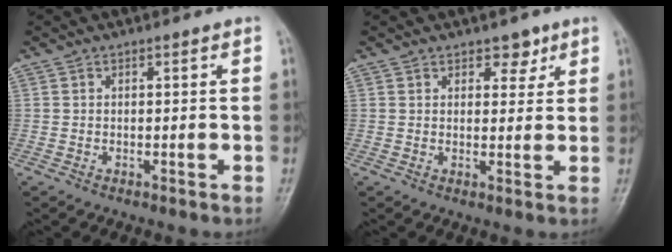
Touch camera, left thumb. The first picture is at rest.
{"total": 3.4, "force": [2.2, 2.1, 1.4], "torque": [0.006, -0.012, 0.030]}